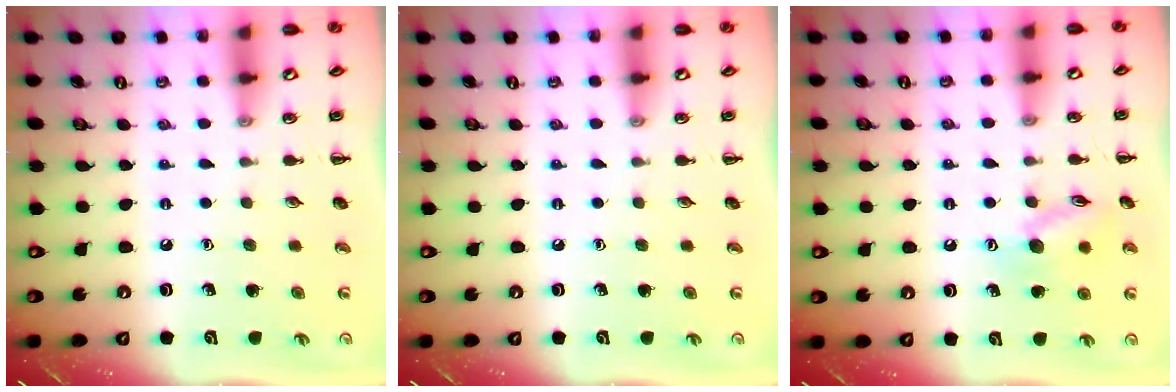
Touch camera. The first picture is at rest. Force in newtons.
{"total": 0.0}
{"total": 11.1, "press": 11.1, "slide": 1.0}